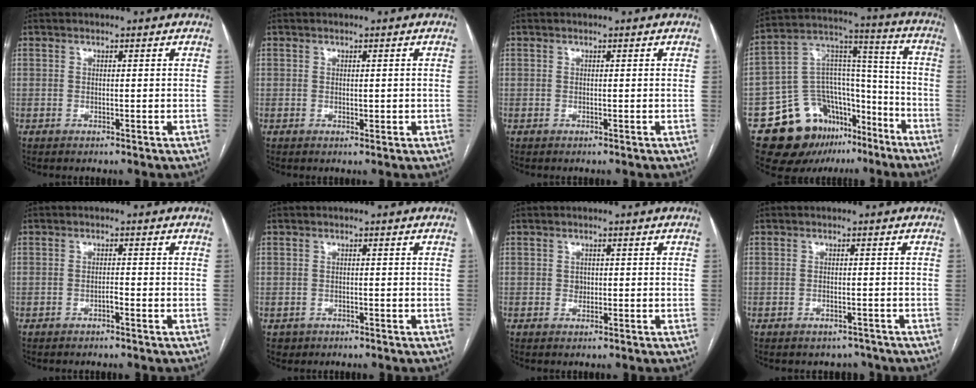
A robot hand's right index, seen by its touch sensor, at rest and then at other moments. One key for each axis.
{"total": 1.1, "fx": -0.1, "fy": 0.7, "fz": 0.8, "tx": -0.012, "ty": -0.001, "tz": 0.002}
{"total": 0.0}
{"total": 17.8, "fx": -11.1, "fy": 11.6, "fz": 7.8, "tx": -0.119, "ty": 0.080, "tz": -0.173}
{"total": 1.0, "fx": -0.7, "fy": 0.2, "fz": 0.7, "tx": -0.012, "ty": 0.002, "tz": -0.014}
{"total": 1.6, "fx": -0.8, "fy": 1.3, "fz": 0.0, "tx": -0.004, "ty": 0.005, "tz": -0.010}
{"total": 1.0, "fx": -0.1, "fy": 0.9, "fz": 0.5, "tx": -0.006, "ty": 0.002, "tz": 0.000}
{"total": 2.6, "fx": -2.2, "fy": 1.4, "fz": 0.1, "tx": 0.000, "ty": 0.003, "tz": -0.026}